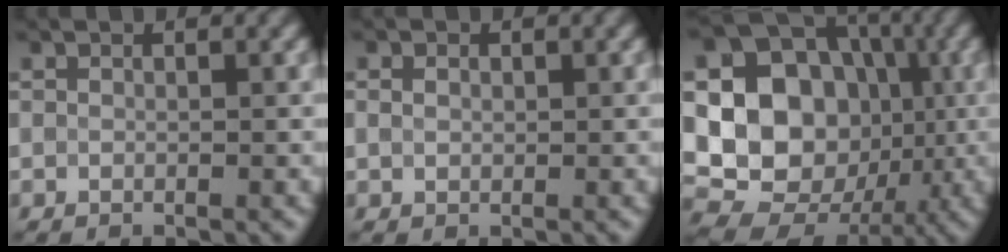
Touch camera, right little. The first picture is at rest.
{"total": 0.9, "force": [0.3, 0.7, 0.6], "torque": [-0.013, 0.006, 0.002]}
{"total": 14.5, "force": [-0.4, 12.1, 8.0], "torque": [-0.134, 0.003, -0.032]}